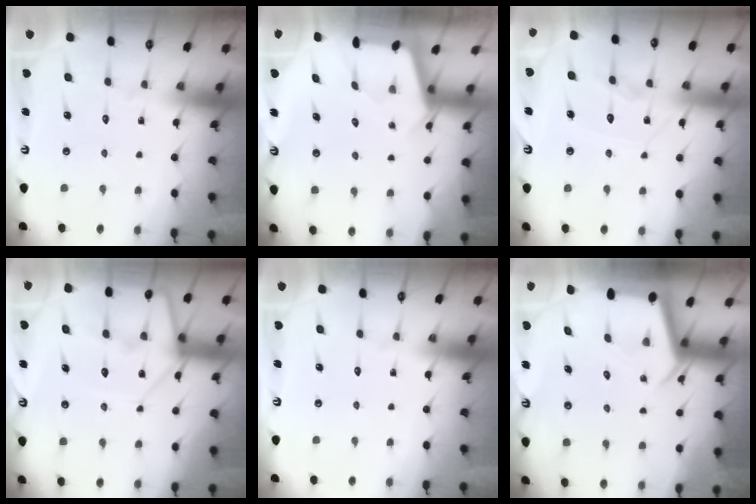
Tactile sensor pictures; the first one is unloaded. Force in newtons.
{"total": 2.4, "press": 2.4, "slide": 0.3}
{"total": 10.5, "press": 10.4, "slide": 0.9}
{"total": 9.0, "press": 8.9, "slide": 0.8}
{"total": 0.0}
{"total": 3.5, "press": 3.5, "slide": 0.3}